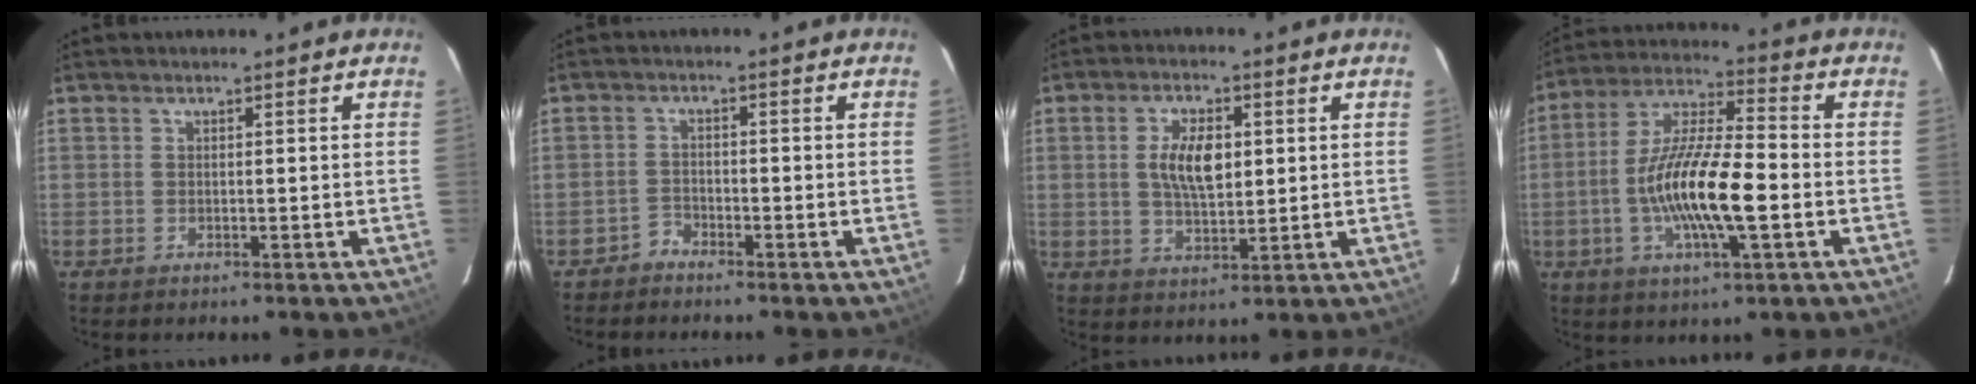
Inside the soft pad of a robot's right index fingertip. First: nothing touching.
{"total": 1.9, "force": [-1.8, 0.6, -0.3], "torque": [0.005, 0.002, -0.036]}
{"total": 7.8, "force": [1.3, 3.8, 6.7], "torque": [-0.123, 0.005, 0.026]}
{"total": 15.6, "force": [-3.5, 3.6, 14.8], "torque": [-0.286, -0.002, -0.070]}